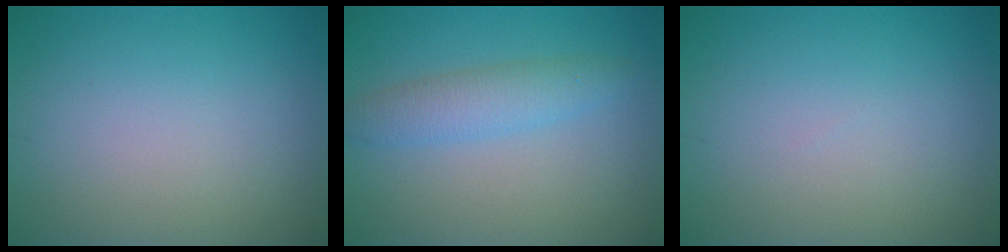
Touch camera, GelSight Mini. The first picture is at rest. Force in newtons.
{"total": 3.0, "press": 3.0, "slide": 0.1}
{"total": 0.0}